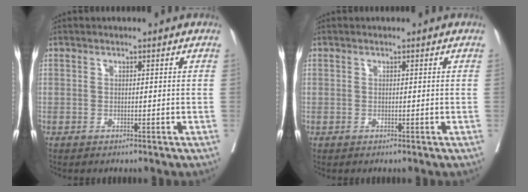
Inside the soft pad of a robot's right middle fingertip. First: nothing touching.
{"total": 0.0}